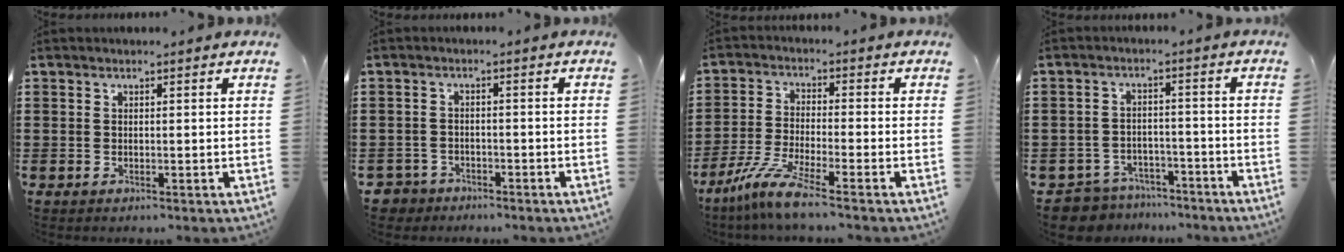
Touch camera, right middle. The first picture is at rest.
{"total": 2.8, "force": [-2.6, 1.0, -0.2], "torque": [-0.012, -0.005, -0.061]}
{"total": 7.0, "force": [-5.4, 0.1, 4.4], "torque": [-0.104, -0.021, -0.109]}
{"total": 5.2, "force": [-5.1, 1.1, -0.2], "torque": [-0.014, 0.006, -0.110]}